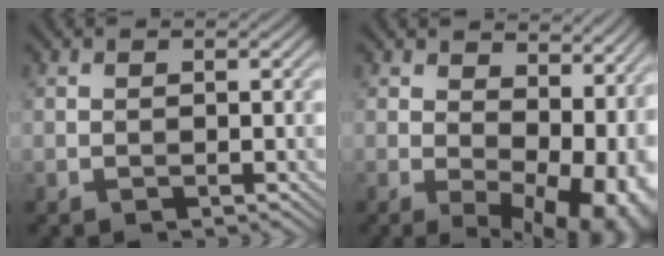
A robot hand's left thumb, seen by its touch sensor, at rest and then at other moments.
{"total": 15.0, "force": [0.6, 8.6, 12.3], "torque": [-0.132, -0.016, 0.044]}